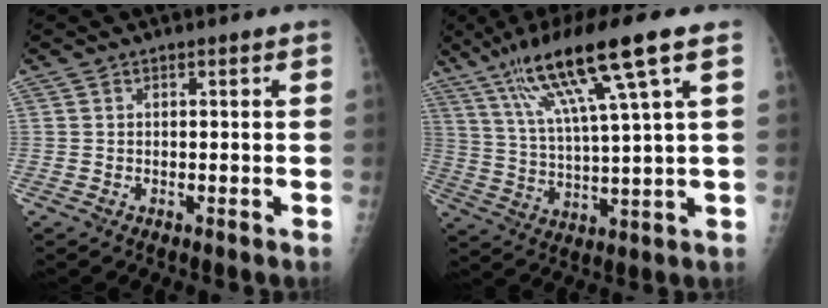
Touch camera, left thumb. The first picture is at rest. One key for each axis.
{"total": 16.5, "fx": 8.6, "fy": 1.0, "fz": 14.1, "tx": -0.265, "ty": -0.016, "tz": 0.155}